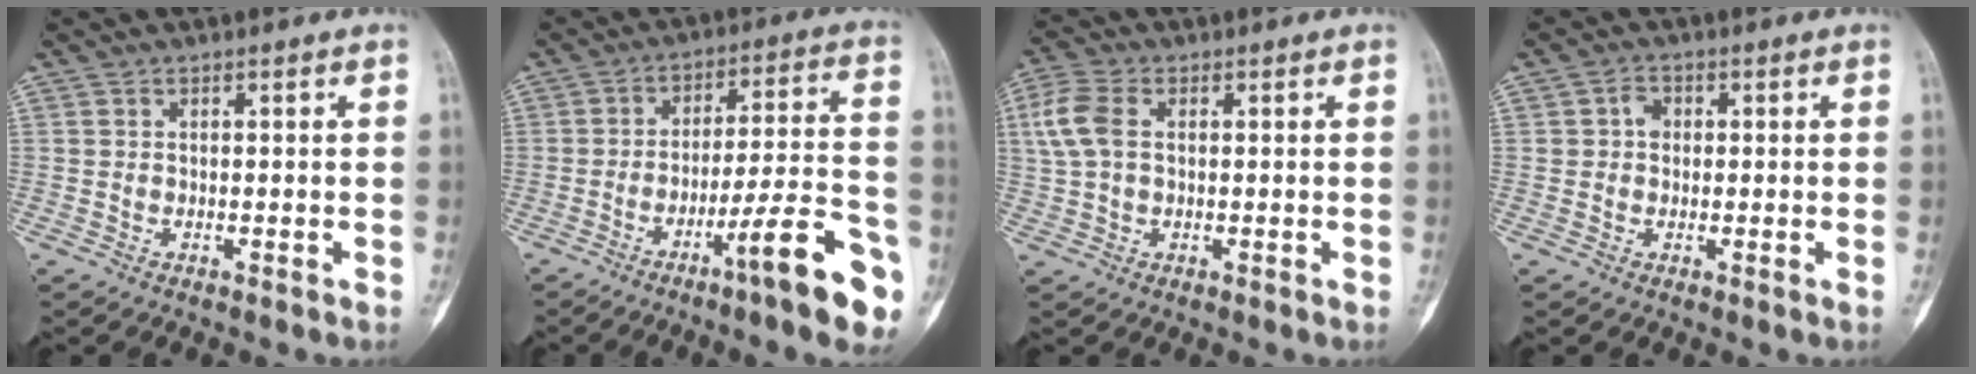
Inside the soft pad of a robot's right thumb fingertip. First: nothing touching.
{"total": 14.8, "force": [-7.8, 2.0, 12.5], "torque": [-0.177, 0.050, -0.115]}
{"total": 7.1, "force": [1.3, 4.6, 5.3], "torque": [-0.133, 0.017, 0.026]}
{"total": 2.5, "force": [0.3, 2.1, 1.3], "torque": [-0.010, 0.006, 0.001]}